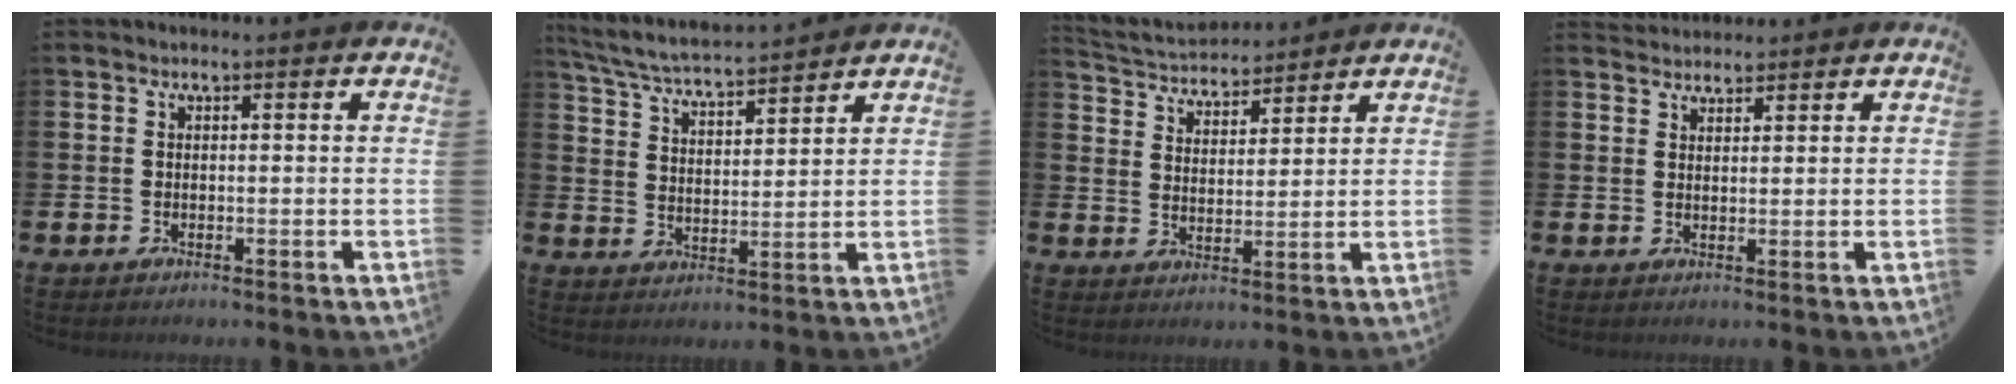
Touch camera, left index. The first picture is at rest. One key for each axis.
{"total": 5.3, "fx": 5.2, "fy": 0.4, "fz": 1.0, "tx": -0.044, "ty": -0.036, "tz": 0.088}
{"total": 4.1, "fx": 3.9, "fy": 1.2, "fz": -0.2, "tx": -0.020, "ty": -0.027, "tz": 0.067}
{"total": 2.4, "fx": 2.3, "fy": 0.7, "fz": -0.2, "tx": -0.001, "ty": -0.008, "tz": 0.044}